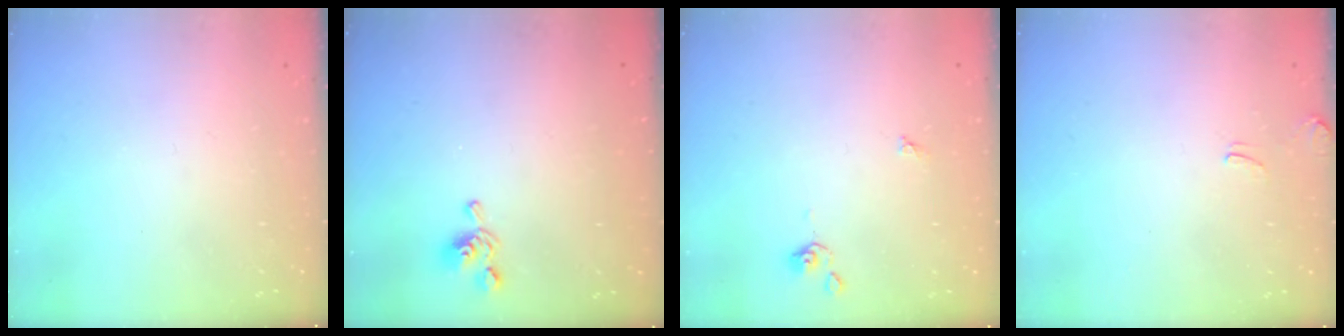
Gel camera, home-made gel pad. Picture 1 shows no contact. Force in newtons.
{"total": 2.8, "press": 2.7, "slide": 0.7}
{"total": 2.1, "press": 2.1, "slide": 0.4}
{"total": 0.0}